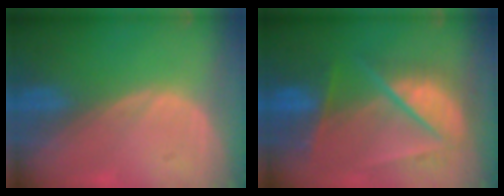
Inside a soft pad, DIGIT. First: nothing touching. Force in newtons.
{"total": 9.5, "press": 8.2, "slide": 4.7}